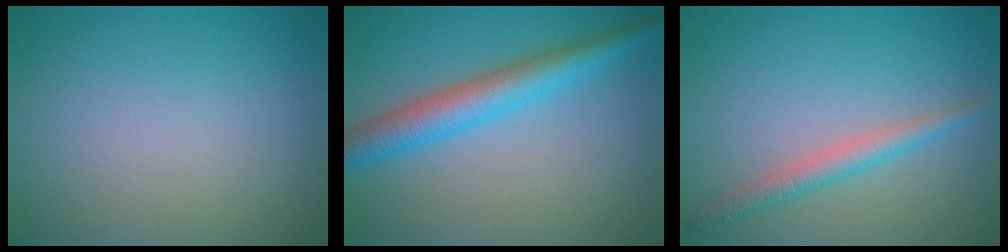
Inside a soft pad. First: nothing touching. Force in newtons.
{"total": 5.0, "press": 5.0, "slide": 0.2}
{"total": 2.5, "press": 2.5, "slide": 0.1}